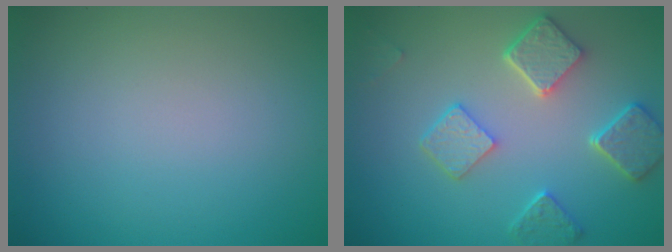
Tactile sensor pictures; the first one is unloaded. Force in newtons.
{"total": 5.1, "press": 4.0, "slide": 3.2}